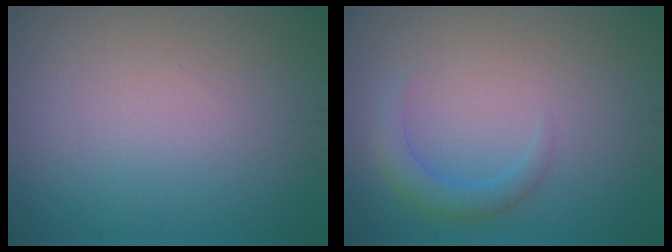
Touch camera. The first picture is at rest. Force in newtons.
{"total": 2.1, "press": 2.1, "slide": 0.3}